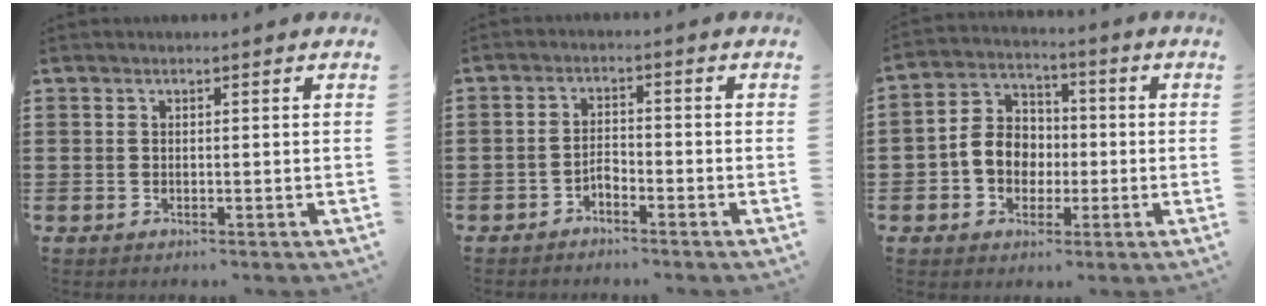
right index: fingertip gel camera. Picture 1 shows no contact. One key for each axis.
{"total": 2.0, "fx": -1.8, "fy": 0.7, "fz": 0.7, "tx": -0.020, "ty": 0.006, "tz": -0.038}
{"total": 7.1, "fx": -1.1, "fy": 6.0, "fz": 3.6, "tx": -0.084, "ty": 0.011, "tz": -0.023}